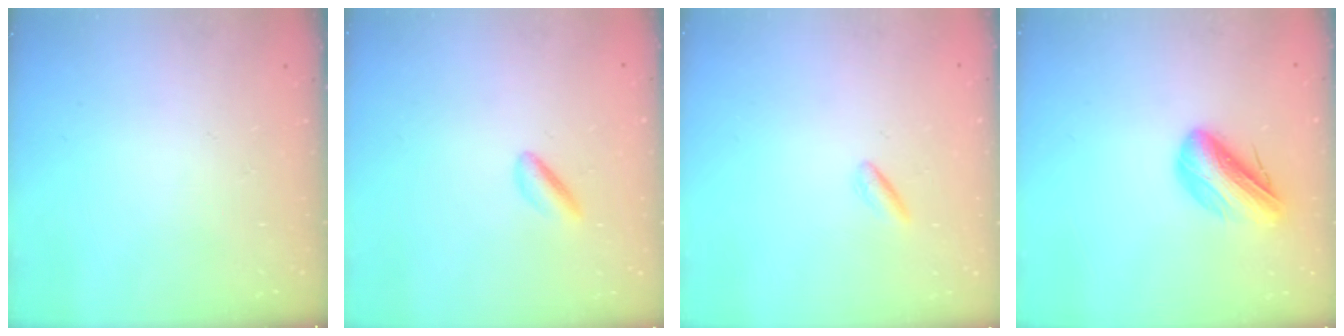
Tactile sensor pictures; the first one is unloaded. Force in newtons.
{"total": 2.5, "press": 2.3, "slide": 0.9}
{"total": 0.7, "press": 0.4, "slide": 0.5}
{"total": 11.7, "press": 11.5, "slide": 2.3}